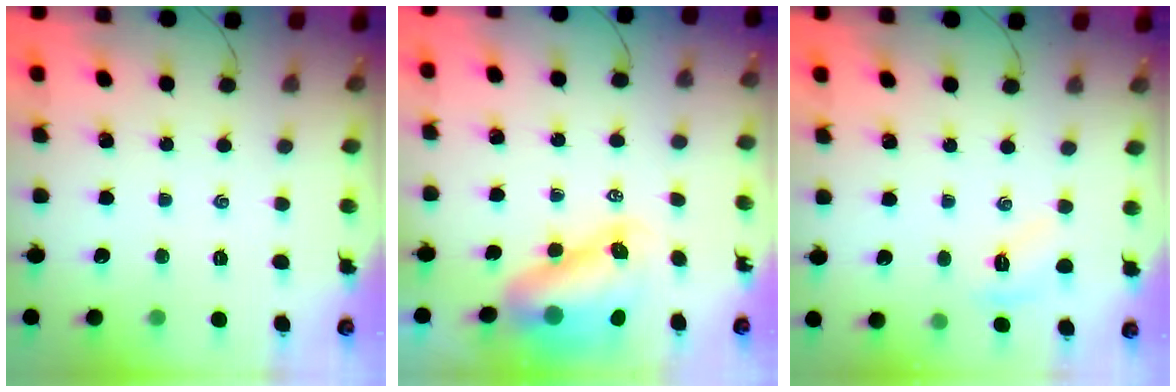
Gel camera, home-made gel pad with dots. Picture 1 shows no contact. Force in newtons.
{"total": 9.1, "press": 8.7, "slide": 2.7}
{"total": 6.3, "press": 6.2, "slide": 1.1}